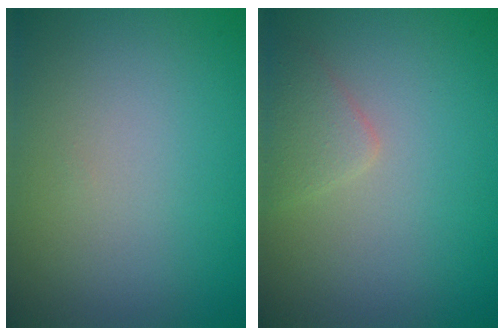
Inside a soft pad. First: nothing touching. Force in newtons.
{"total": 1.7, "press": 1.7, "slide": 0.1}